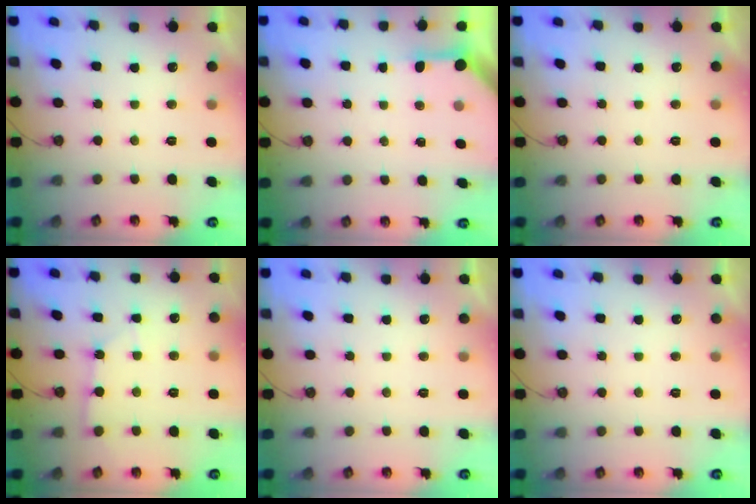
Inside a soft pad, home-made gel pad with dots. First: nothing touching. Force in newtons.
{"total": 3.2, "press": 3.2, "slide": 0.4}
{"total": 0.0}
{"total": 2.5, "press": 2.5, "slide": 0.3}
{"total": 0.0}
{"total": 0.0}